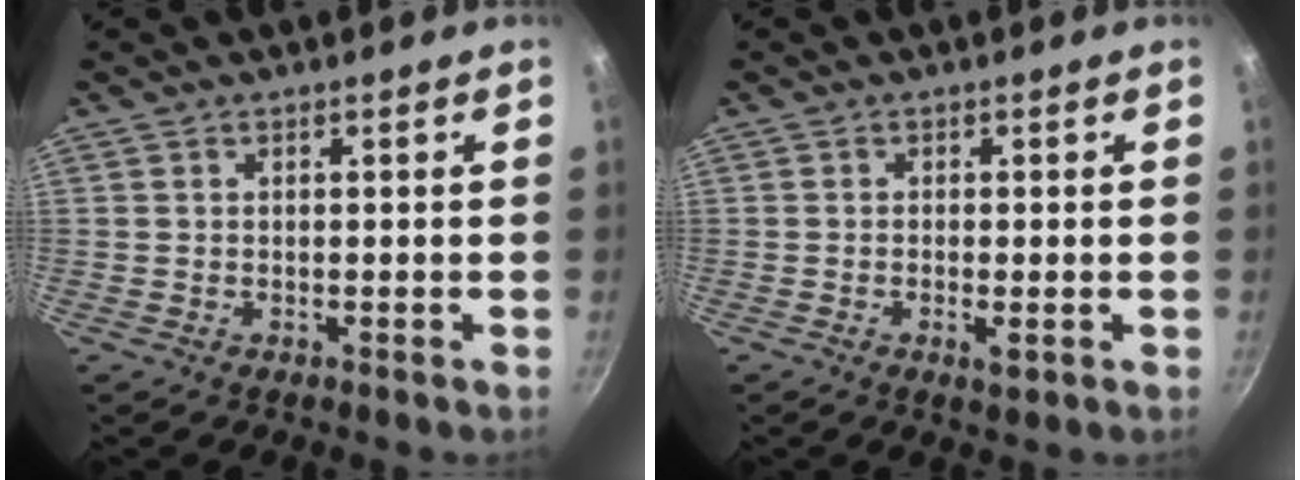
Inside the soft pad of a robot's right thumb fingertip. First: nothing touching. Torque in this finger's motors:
{"motor_torque": [-0.26, 0.18, -0.23, 0.25, 0.07]}